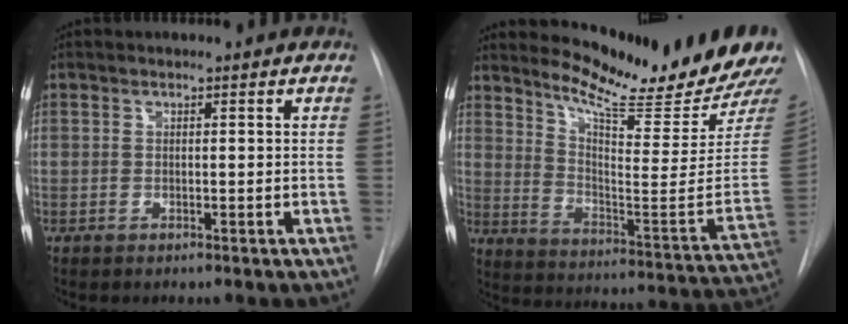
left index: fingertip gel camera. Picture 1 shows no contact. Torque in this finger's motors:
{"motor_torque": [-0.34, -0.88, 0.22, 0.00]}